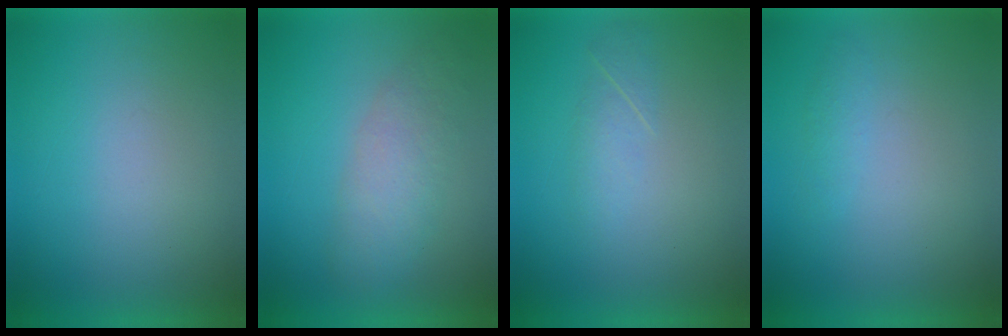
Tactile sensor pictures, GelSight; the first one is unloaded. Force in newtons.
{"total": 3.7}
{"total": 2.2}
{"total": 1.4}